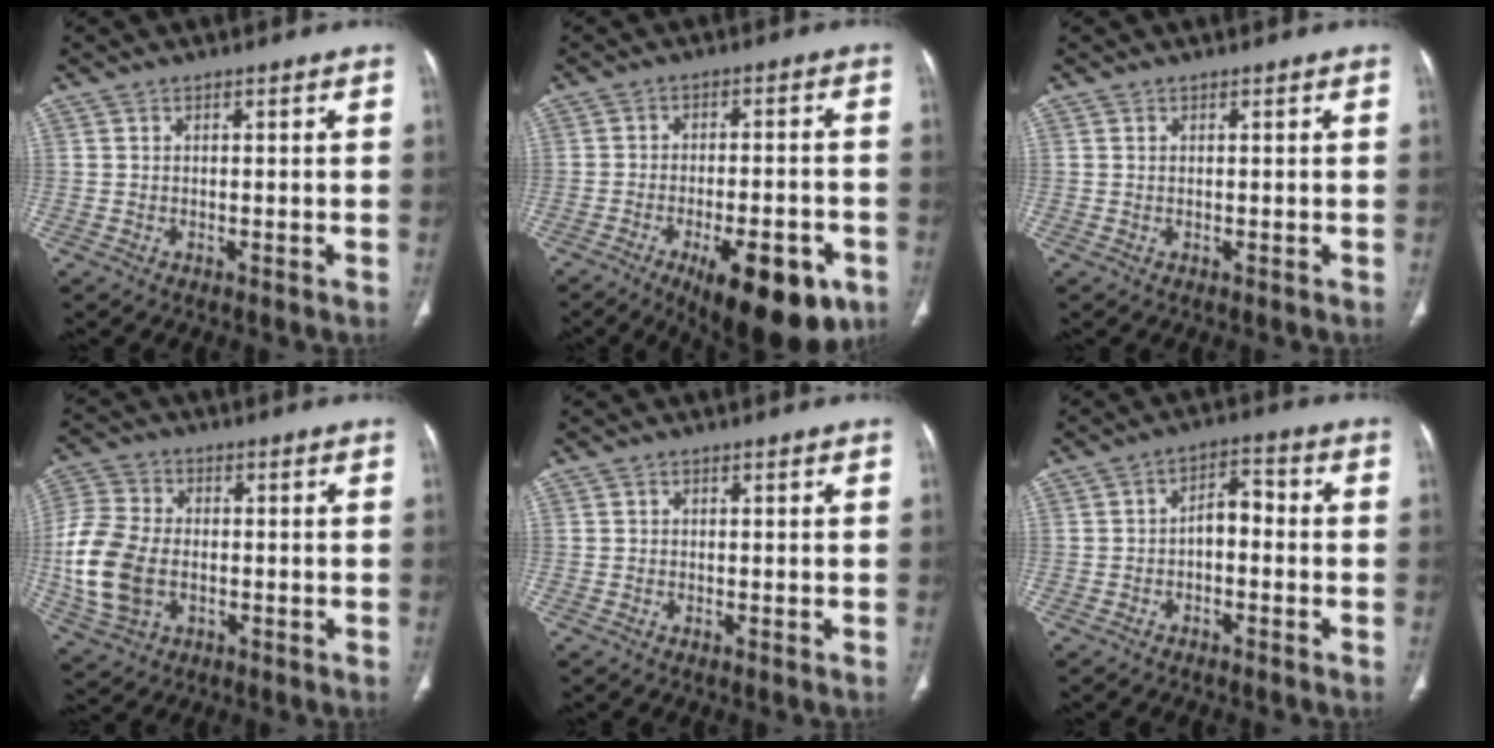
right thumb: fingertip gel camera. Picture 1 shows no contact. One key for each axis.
{"total": 17.2, "fx": -8.6, "fy": 6.6, "fz": 13.4, "tx": -0.147, "ty": 0.027, "tz": -0.110}
{"total": 0.0}
{"total": 14.0, "fx": -2.1, "fy": 9.6, "fz": 10.0, "tx": -0.220, "ty": 0.008, "tz": -0.037}
{"total": 0.0}
{"total": 5.1, "fx": -1.2, "fy": 3.0, "fz": 4.0, "tx": -0.051, "ty": 0.032, "tz": -0.028}